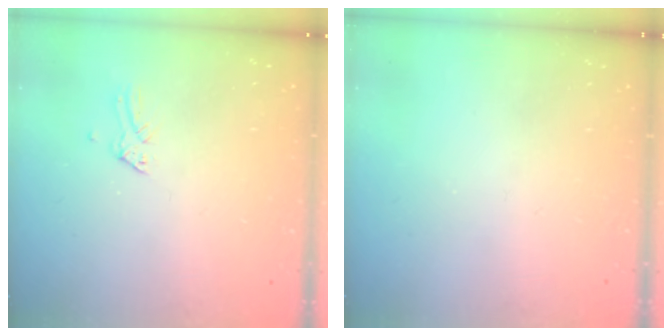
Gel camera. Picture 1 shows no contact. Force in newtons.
{"total": 0.0}